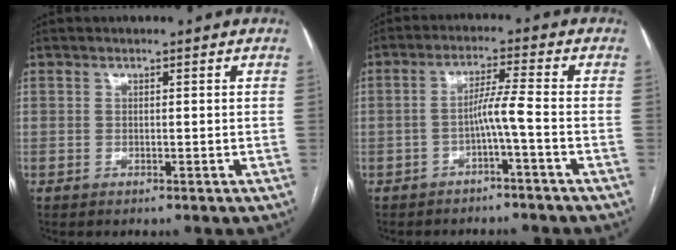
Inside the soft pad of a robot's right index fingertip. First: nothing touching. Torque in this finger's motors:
{"motor_torque": [0.65, -0.32, 0.30, 0.07]}